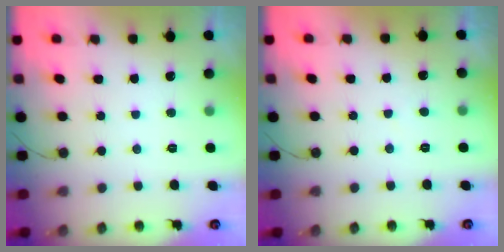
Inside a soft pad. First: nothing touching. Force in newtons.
{"total": 1.3, "press": 1.3, "slide": 0.4}